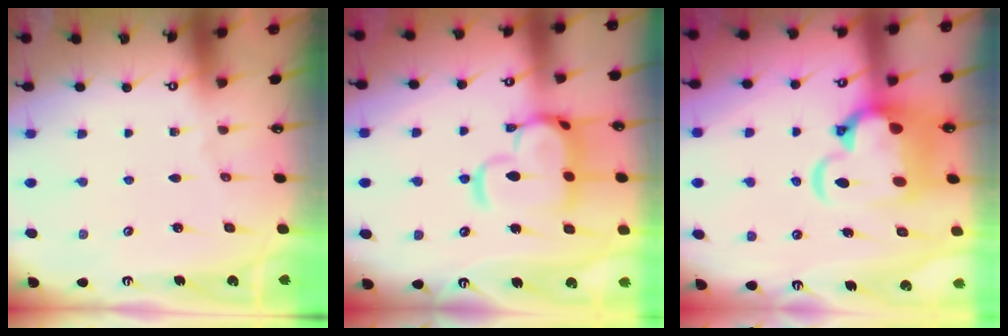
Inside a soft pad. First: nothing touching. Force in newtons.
{"total": 8.3, "press": 8.1, "slide": 1.5}
{"total": 9.3, "press": 9.0, "slide": 2.4}